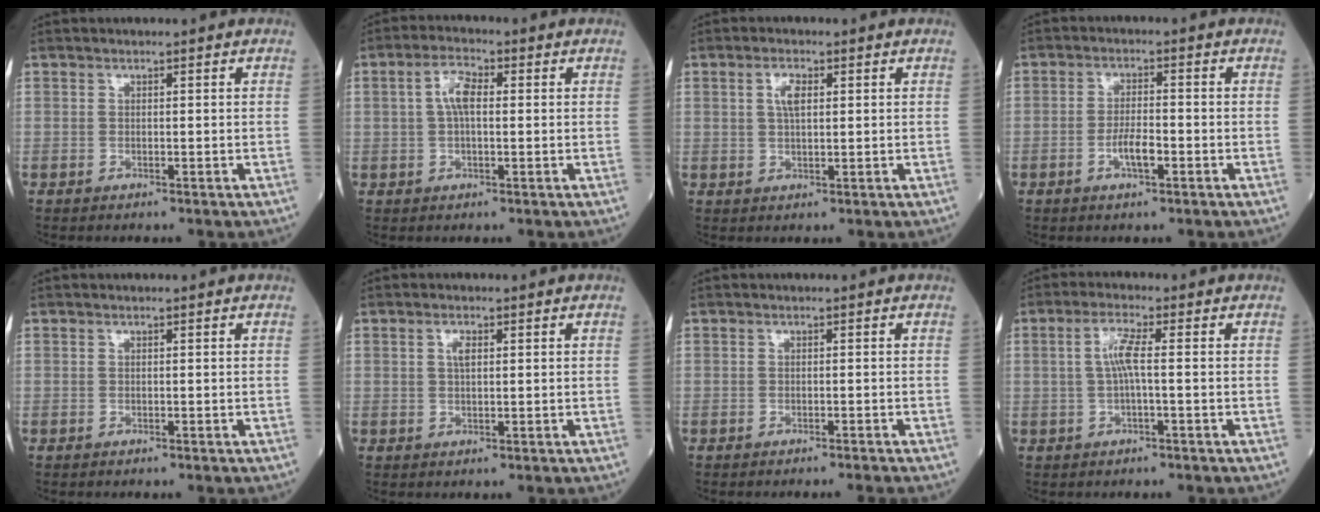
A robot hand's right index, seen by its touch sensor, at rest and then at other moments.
{"total": 4.4, "force": [0.7, 1.6, 4.1], "torque": [-0.085, 0.015, 0.012]}
{"total": 3.0, "force": [0.9, 1.0, 2.7], "torque": [-0.056, 0.004, 0.019]}
{"total": 3.9, "force": [-1.5, 0.9, 3.5], "torque": [-0.065, 0.002, -0.028]}
{"total": 0.0}
{"total": 1.7, "force": [0.6, 0.6, 1.5], "torque": [-0.031, 0.002, 0.010]}
{"total": 2.6, "force": [-2.3, -0.8, 0.8], "torque": [-0.006, 0.001, -0.031]}
{"total": 3.7, "force": [0.1, 0.2, 3.7], "torque": [-0.077, 0.008, 0.003]}